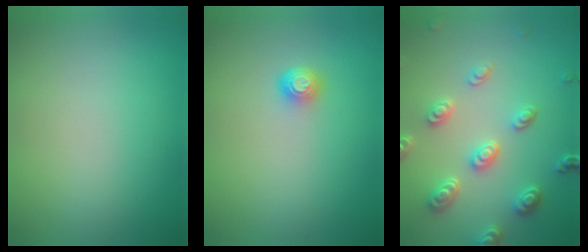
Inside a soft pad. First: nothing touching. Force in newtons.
{"total": 1.5, "press": 1.2, "slide": 0.9}
{"total": 4.6, "press": 3.6, "slide": 2.8}